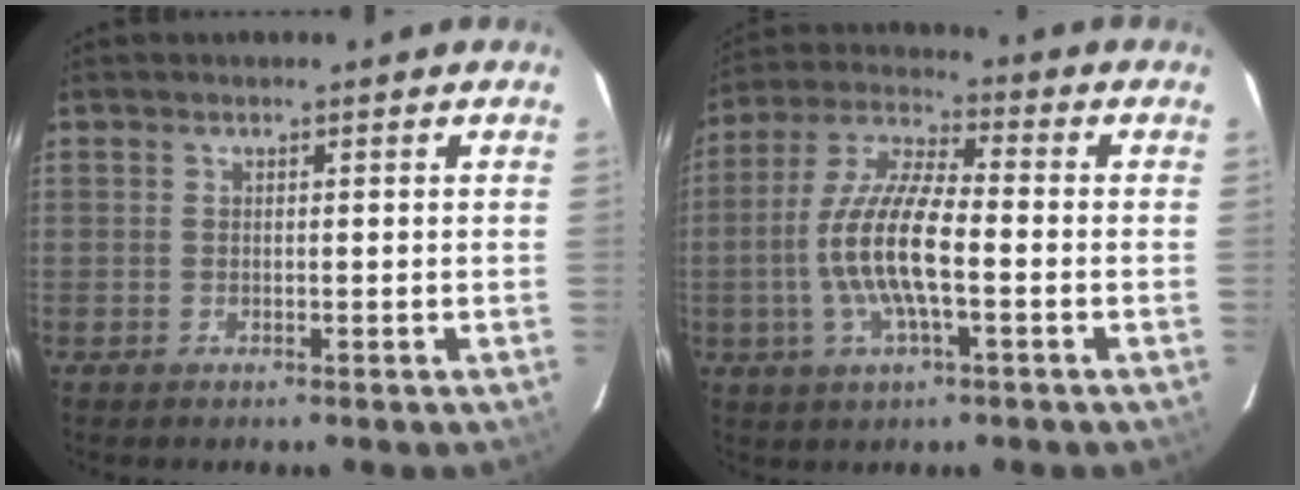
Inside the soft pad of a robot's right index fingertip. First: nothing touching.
{"total": 13.2, "force": [-2.6, 3.5, 12.5], "torque": [-0.256, 0.003, -0.054]}